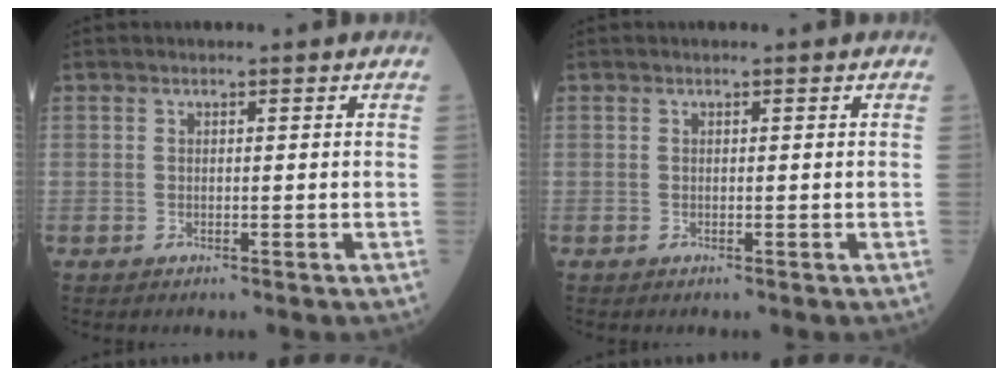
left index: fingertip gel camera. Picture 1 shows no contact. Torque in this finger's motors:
{"motor_torque": [0.04, 0.04, 0.01, 0.01]}